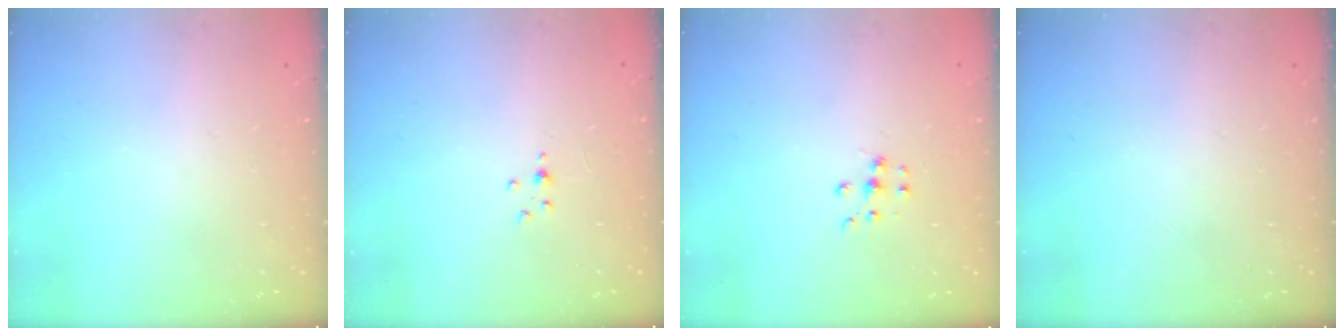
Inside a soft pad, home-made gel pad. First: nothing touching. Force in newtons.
{"total": 1.5, "press": 1.5, "slide": 0.2}
{"total": 5.6, "press": 5.6, "slide": 0.4}
{"total": 0.0}